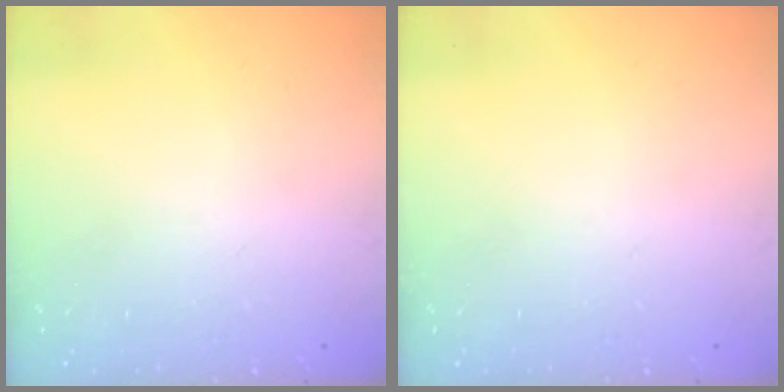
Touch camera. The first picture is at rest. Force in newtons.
{"total": 0.0}